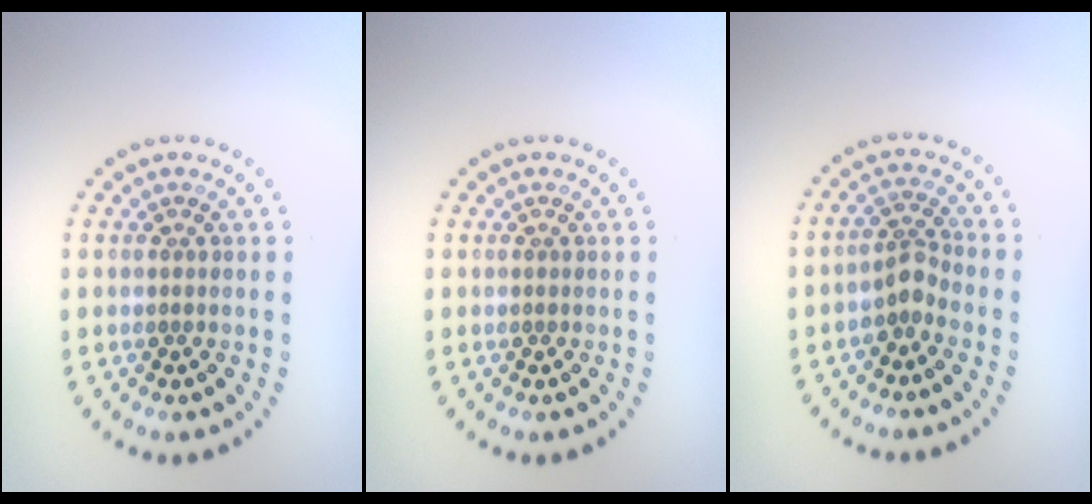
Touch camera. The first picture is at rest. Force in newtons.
{"total": 0.0}
{"total": 1.9, "press": 1.3, "slide": 1.4}